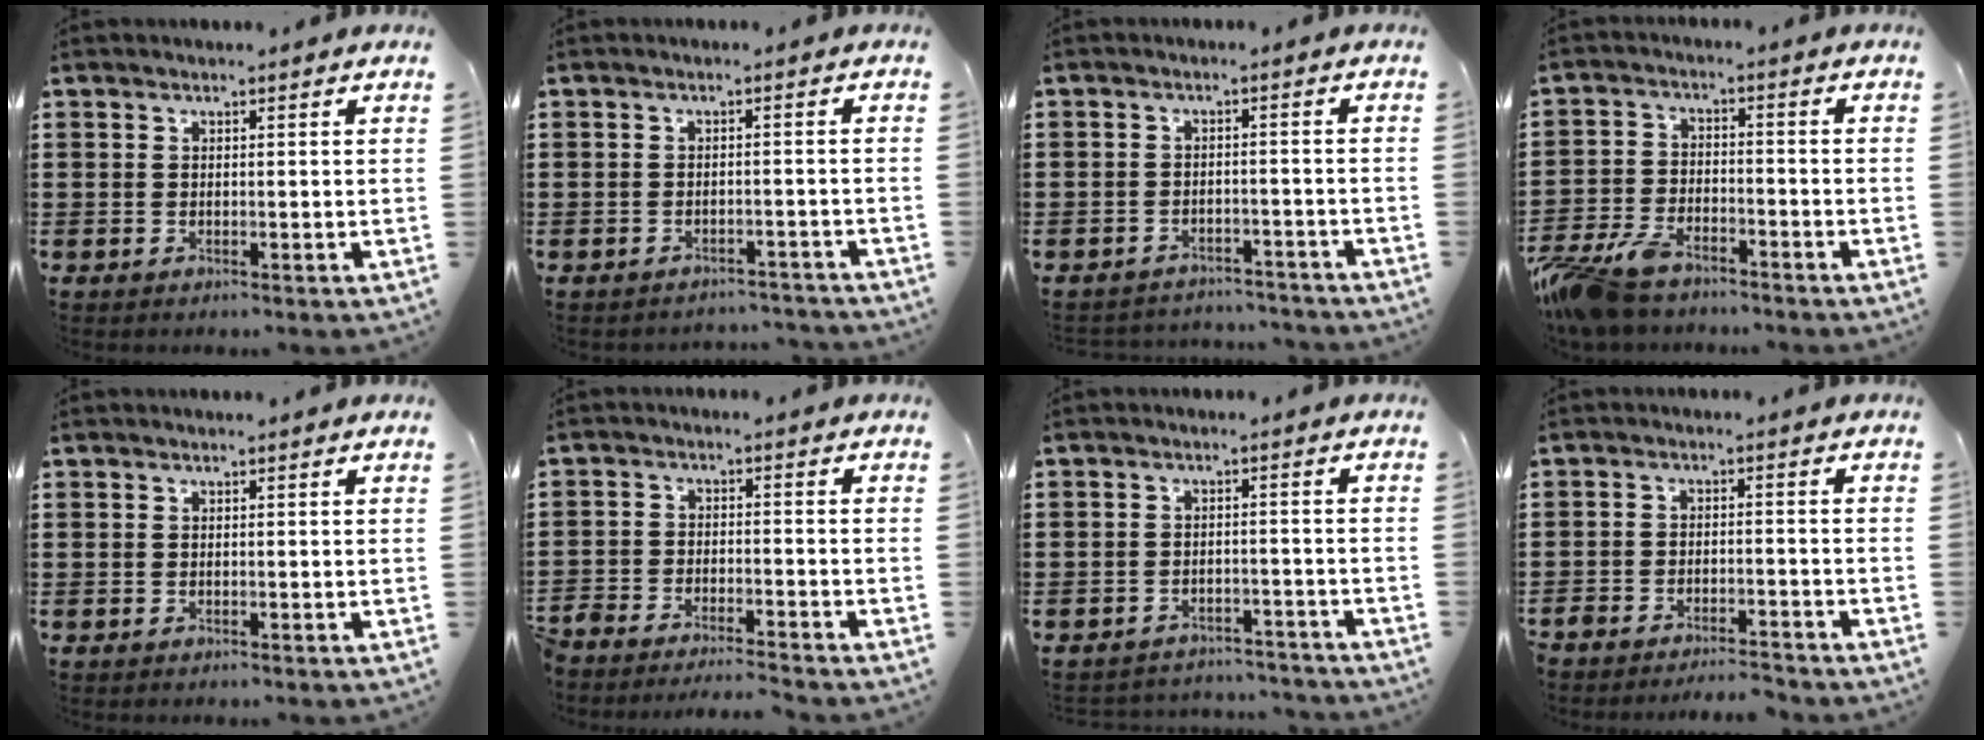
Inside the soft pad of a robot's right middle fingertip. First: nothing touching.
{"total": 1.8, "force": [-1.8, 0.2, 0.0], "torque": [-0.007, 0.001, -0.039]}
{"total": 2.9, "force": [-2.8, 0.5, -0.4], "torque": [0.000, 0.002, -0.064]}
{"total": 7.3, "force": [-6.1, 2.5, 3.2], "torque": [-0.094, 0.002, -0.127]}
{"total": 0.0}
{"total": 4.1, "force": [-4.1, 0.1, 0.0], "torque": [-0.019, -0.003, -0.092]}
{"total": 3.2, "force": [-3.1, 0.5, -0.4], "torque": [-0.001, 0.002, -0.070]}
{"total": 3.8, "force": [-3.8, 0.3, 0.1], "torque": [-0.013, 0.001, -0.081]}